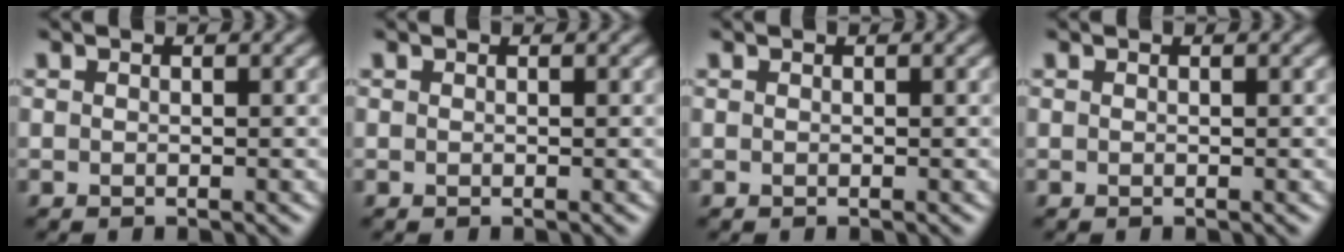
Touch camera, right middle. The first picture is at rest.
{"total": 0.0}
{"total": 0.0}
{"total": 0.0}